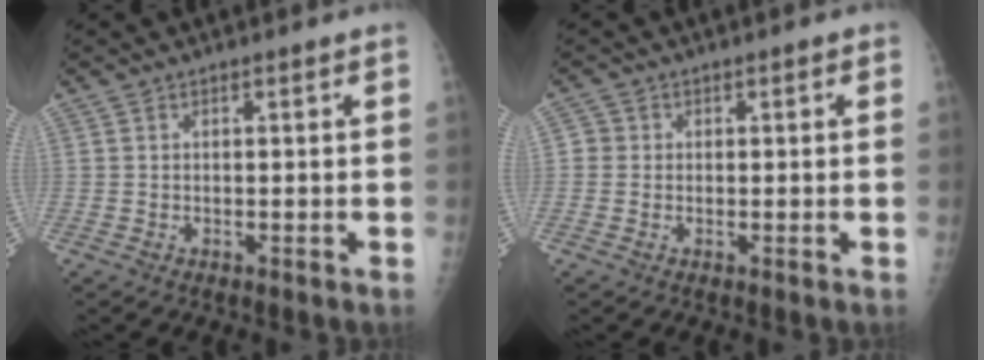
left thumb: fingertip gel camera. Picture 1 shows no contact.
{"total": 2.1, "force": [0.0, 2.0, 0.5], "torque": [0.008, 0.005, -0.005]}